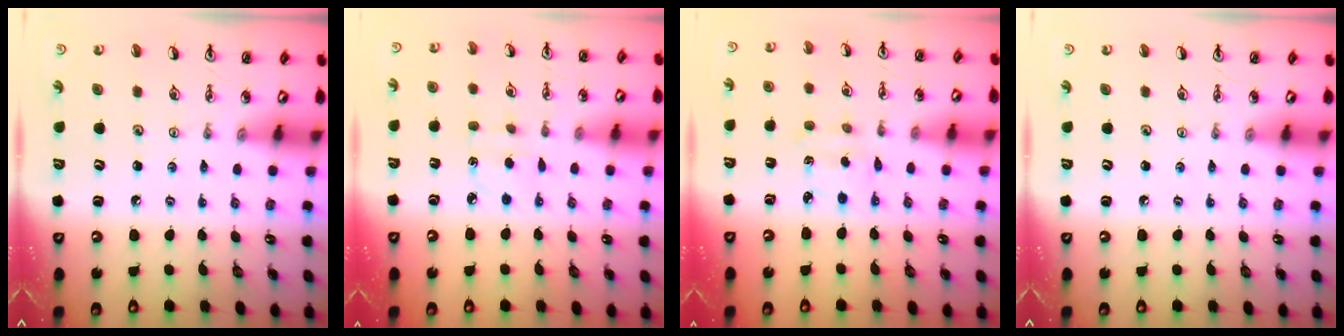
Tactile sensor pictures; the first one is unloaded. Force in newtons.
{"total": 3.6, "press": 3.6, "slide": 0.5}
{"total": 2.7, "press": 2.6, "slide": 0.6}
{"total": 0.0}